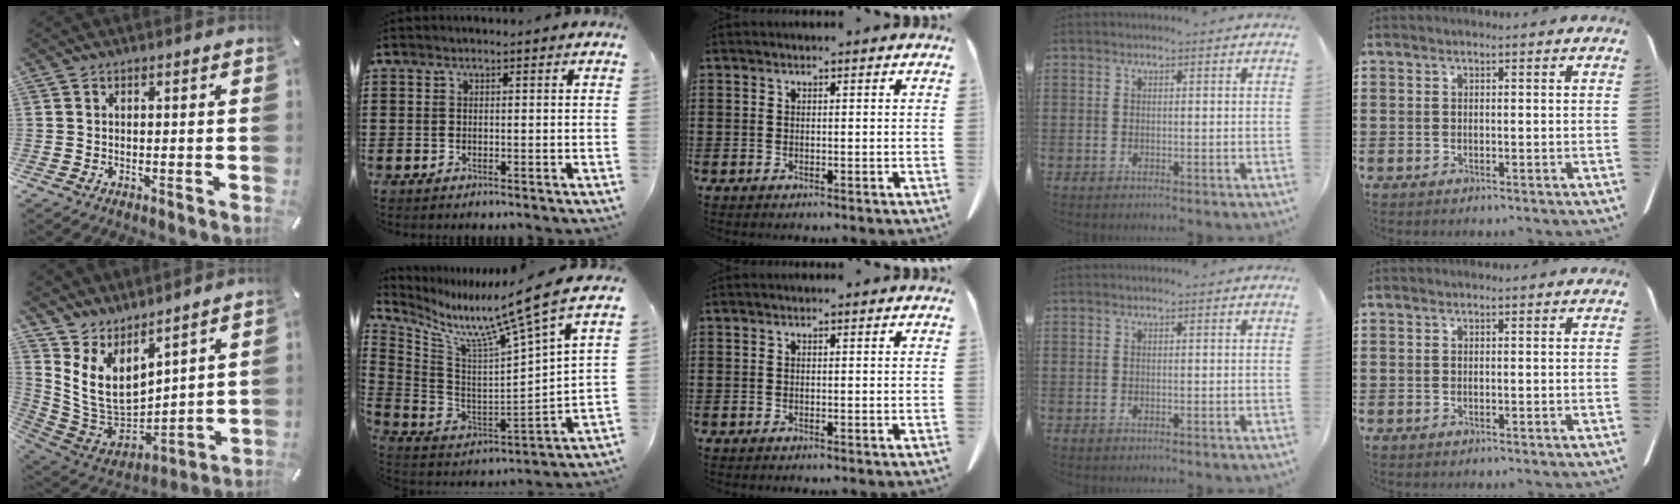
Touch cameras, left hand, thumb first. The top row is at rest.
{"thumb": {"total": 10.8, "force": [5.2, 7.5, 5.8], "torque": [-0.140, -0.063, 0.110]}, "index": {"total": 9.5, "force": [7.7, -1.7, 5.2], "torque": [-0.117, -0.082, 0.111]}}